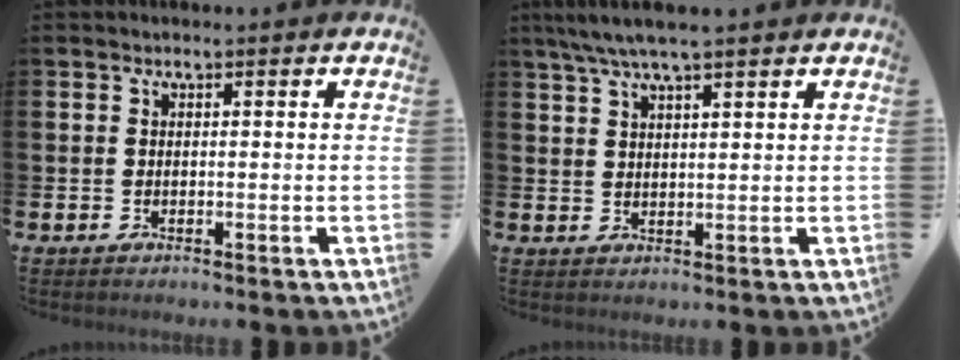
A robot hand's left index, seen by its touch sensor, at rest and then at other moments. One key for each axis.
{"total": 4.7, "fx": 3.9, "fy": 0.4, "fz": 2.6, "tx": -0.058, "ty": -0.005, "tz": 0.071}